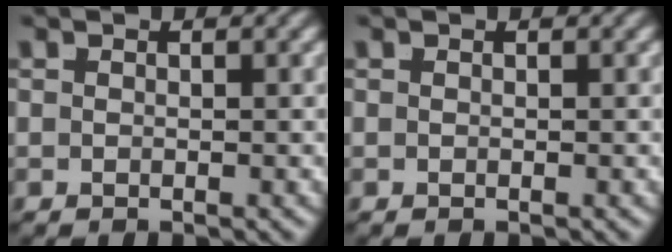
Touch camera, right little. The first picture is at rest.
{"total": 0.0}